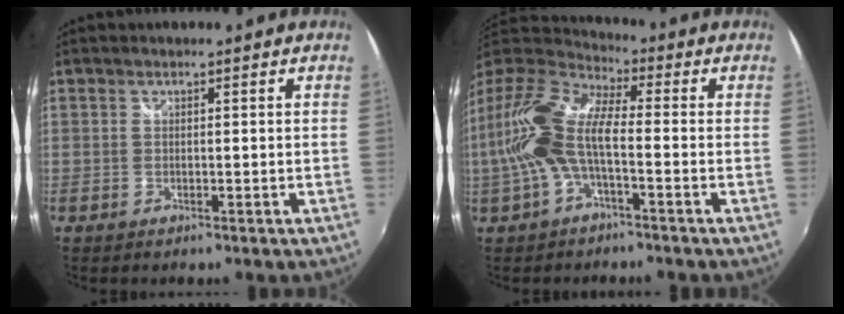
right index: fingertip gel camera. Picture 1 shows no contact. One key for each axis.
{"total": 14.5, "fx": -2.1, "fy": 5.9, "fz": 13.1, "tx": -0.271, "ty": 0.011, "tz": -0.046}